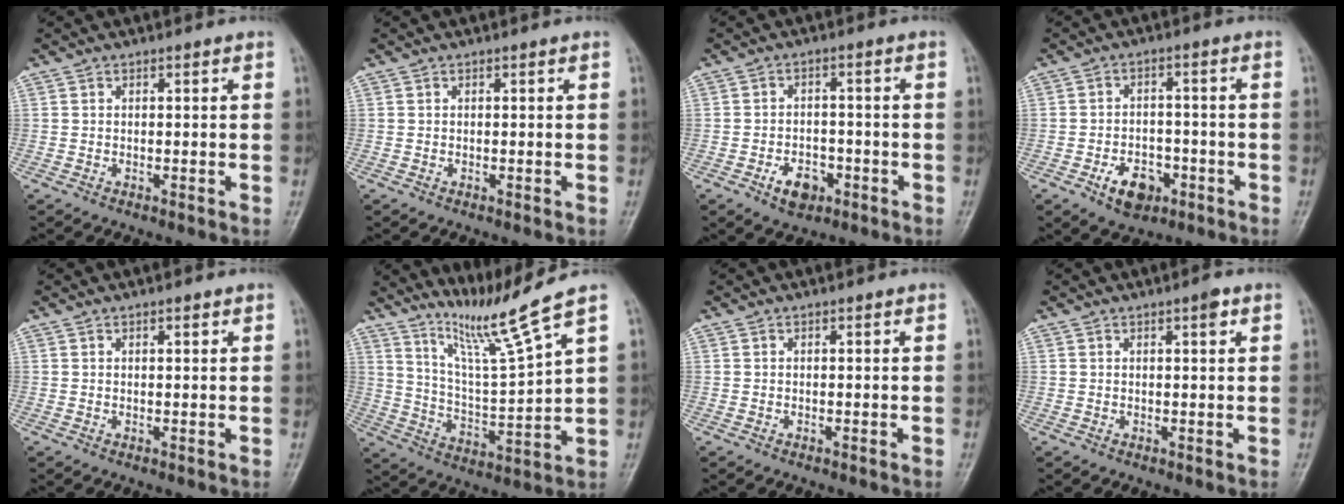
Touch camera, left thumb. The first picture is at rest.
{"total": 0.0}
{"total": 5.8, "force": [-2.9, 3.9, 3.3], "torque": [-0.038, 0.021, -0.044]}
{"total": 7.3, "force": [-3.5, 4.9, 4.2], "torque": [-0.044, 0.023, -0.053]}
{"total": 1.1, "force": [0.6, 0.4, 0.9], "torque": [-0.011, 0.001, 0.007]}
{"total": 10.7, "force": [8.6, -2.3, 5.9], "torque": [-0.105, -0.077, 0.171]}
{"total": 0.0}
{"total": 1.8, "force": [0.9, 0.4, 1.5], "torque": [-0.019, 0.000, 0.011]}